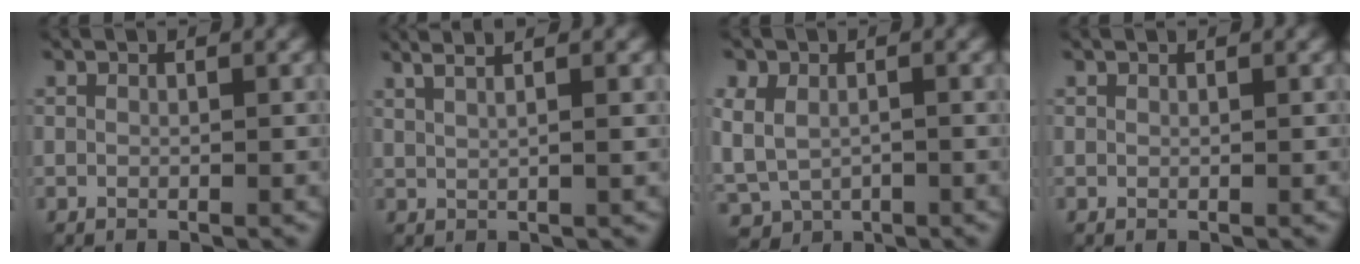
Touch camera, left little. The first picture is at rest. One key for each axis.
{"total": 4.6, "fx": 2.7, "fy": 1.6, "fz": 3.3, "tx": -0.038, "ty": 0.023, "tz": 0.021}
{"total": 4.8, "fx": -0.3, "fy": 3.7, "fz": 3.1, "tx": -0.063, "ty": -0.011, "tz": 0.001}
{"total": 0.0}